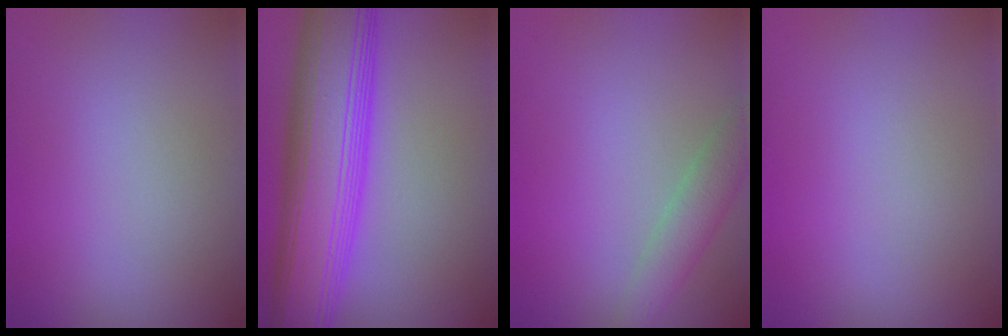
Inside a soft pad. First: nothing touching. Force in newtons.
{"total": 12.0, "press": 12.0, "slide": 0.3}
{"total": 2.9, "press": 2.9, "slide": 0.1}
{"total": 0.0}